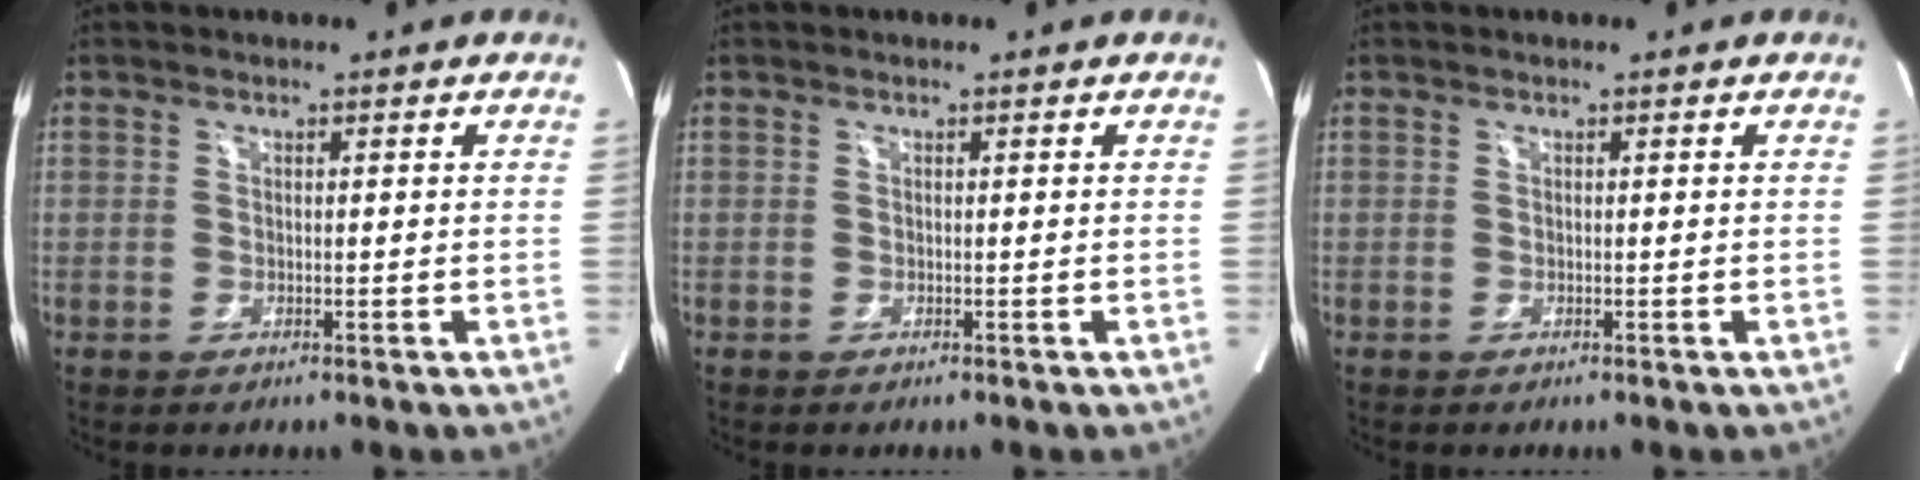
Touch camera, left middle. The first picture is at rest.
{"total": 0.0}
{"total": 0.0}